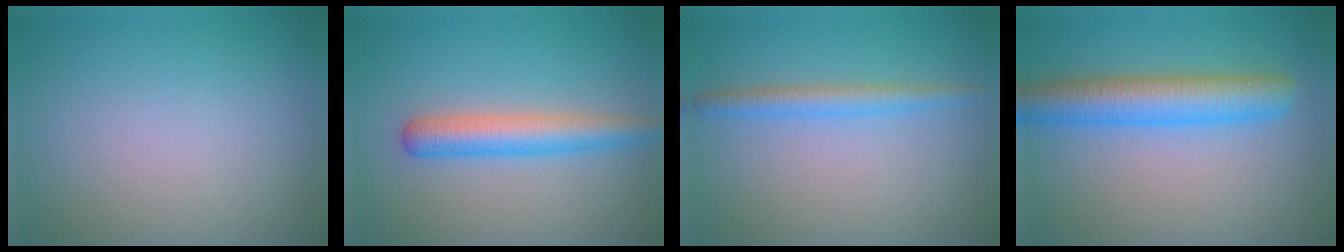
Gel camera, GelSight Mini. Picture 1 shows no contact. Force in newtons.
{"total": 3.9, "press": 3.9, "slide": 0.1}
{"total": 2.1, "press": 2.1, "slide": 0.2}
{"total": 5.9, "press": 5.9, "slide": 0.2}